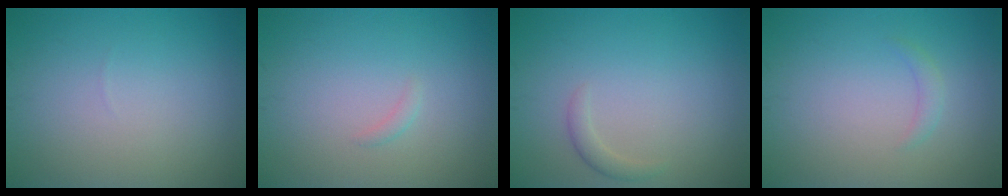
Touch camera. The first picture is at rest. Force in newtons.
{"total": 0.6, "press": 0.6, "slide": 0.0}
{"total": 1.1, "press": 1.1, "slide": 0.0}
{"total": 1.0, "press": 1.0, "slide": 0.1}